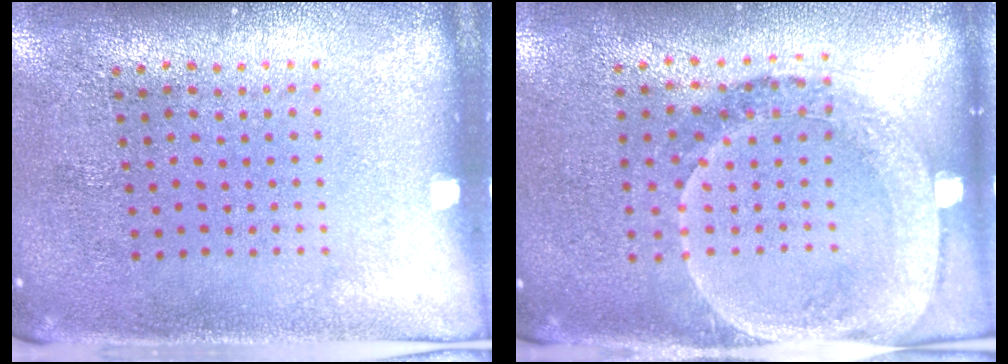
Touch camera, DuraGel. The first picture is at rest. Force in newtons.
{"total": 1.9, "press": 1.6, "slide": 0.9}